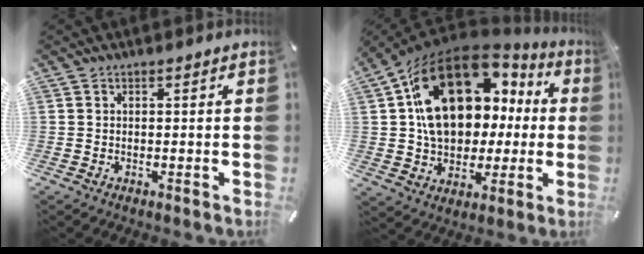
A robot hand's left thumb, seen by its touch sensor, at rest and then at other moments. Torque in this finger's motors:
{"motor_torque": [2.13, 2.87, 1.81, -0.96, 0.44]}